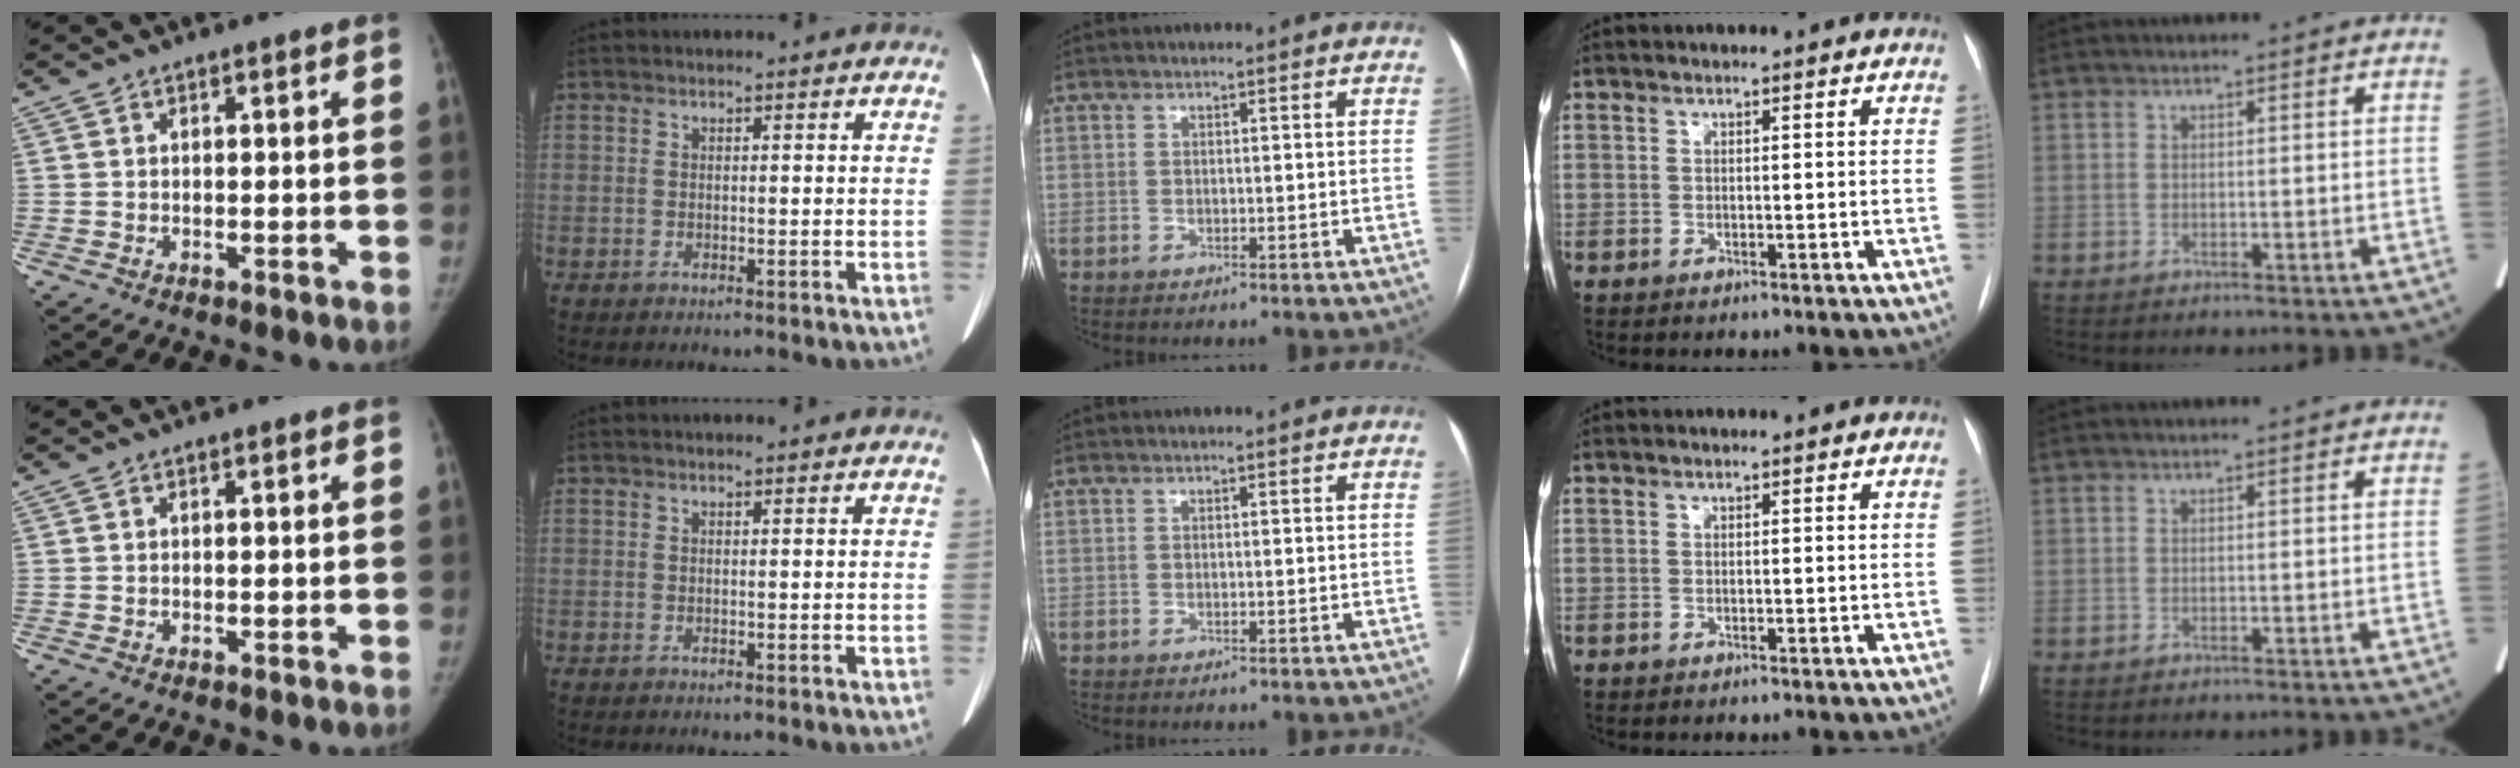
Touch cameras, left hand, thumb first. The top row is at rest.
{}